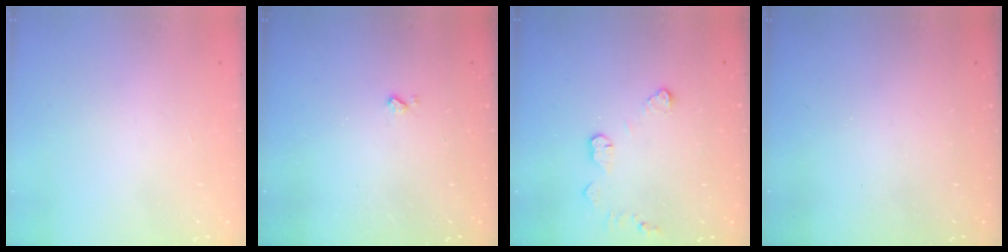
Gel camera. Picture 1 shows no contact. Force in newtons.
{"total": 3.5, "press": 3.5, "slide": 0.5}
{"total": 5.1, "press": 5.1, "slide": 0.2}
{"total": 0.0}